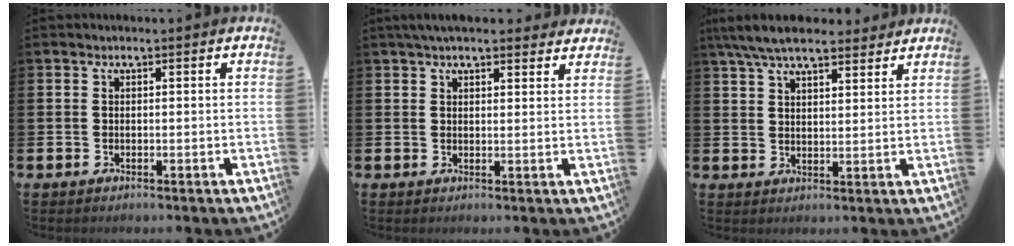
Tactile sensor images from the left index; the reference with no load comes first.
{"total": 3.8, "force": [3.5, 0.9, 1.2], "torque": [-0.027, -0.010, 0.064]}
{"total": 7.1, "force": [6.5, 1.7, 2.5], "torque": [-0.066, -0.020, 0.118]}